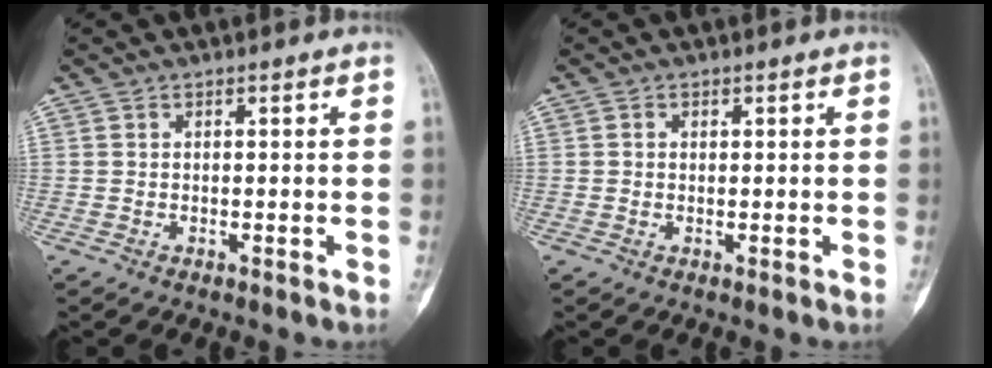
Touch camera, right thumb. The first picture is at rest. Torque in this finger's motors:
{"motor_torque": [-0.31, 0.07, 0.28, -0.10, 0.02]}